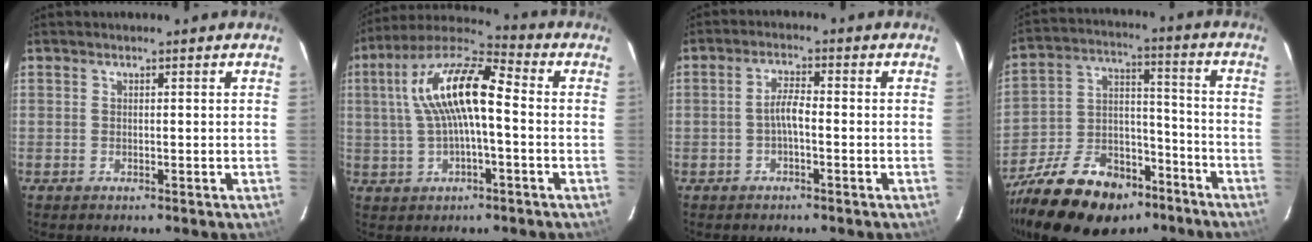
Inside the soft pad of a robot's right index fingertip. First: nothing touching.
{"total": 13.8, "force": [0.8, 4.2, 13.1], "torque": [-0.252, 0.027, 0.008]}
{"total": 2.9, "force": [-1.1, 0.7, 2.6], "torque": [-0.056, 0.009, -0.022]}
{"total": 22.5, "force": [-15.6, 12.3, 10.6], "torque": [-0.231, 0.028, -0.240]}